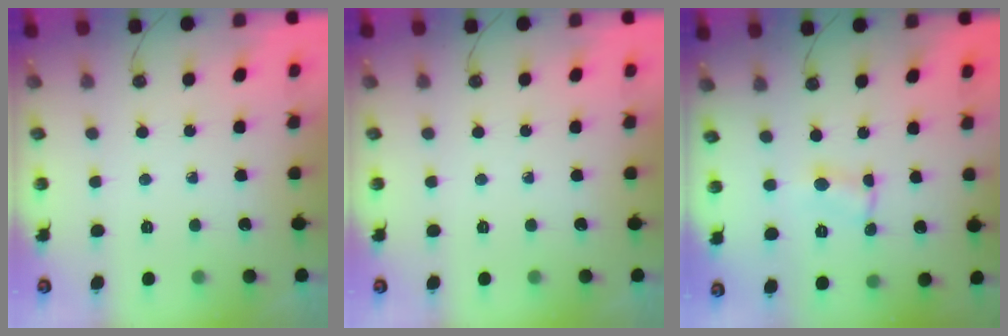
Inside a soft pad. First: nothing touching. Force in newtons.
{"total": 0.0}
{"total": 1.9, "press": 1.9, "slide": 0.2}